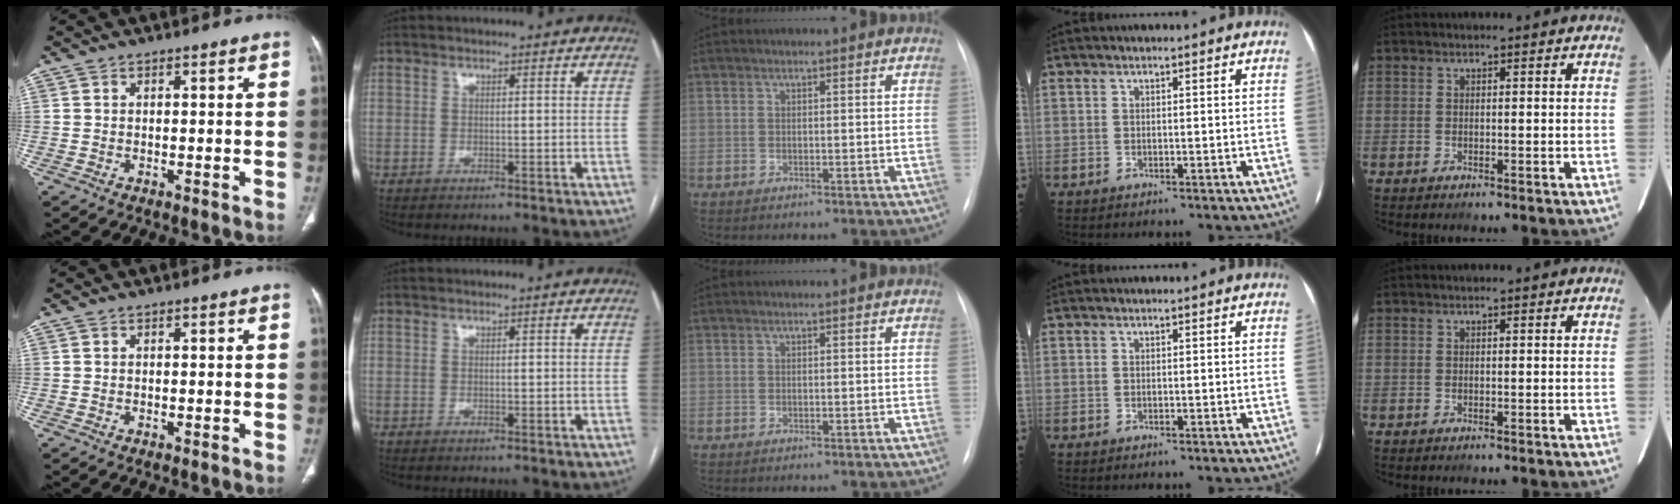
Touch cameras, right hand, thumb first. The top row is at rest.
{}